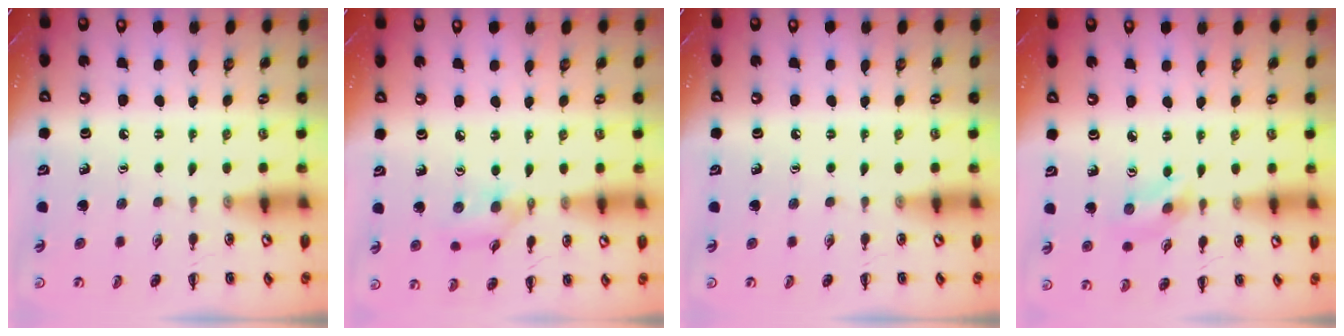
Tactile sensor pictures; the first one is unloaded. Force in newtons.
{"total": 7.6, "press": 7.5, "slide": 1.0}
{"total": 0.0}
{"total": 3.3, "press": 3.2, "slide": 0.7}